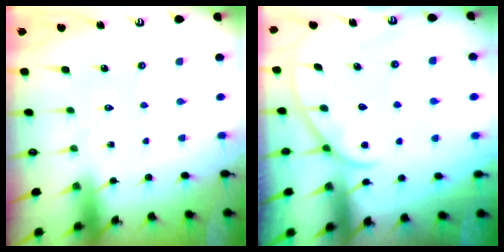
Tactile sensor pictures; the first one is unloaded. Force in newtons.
{"total": 2.7, "press": 2.6, "slide": 0.3}